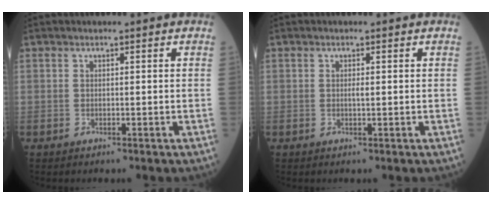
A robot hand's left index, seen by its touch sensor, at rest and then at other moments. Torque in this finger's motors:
{"motor_torque": [0.28, -0.01, 0.05, 0.00]}